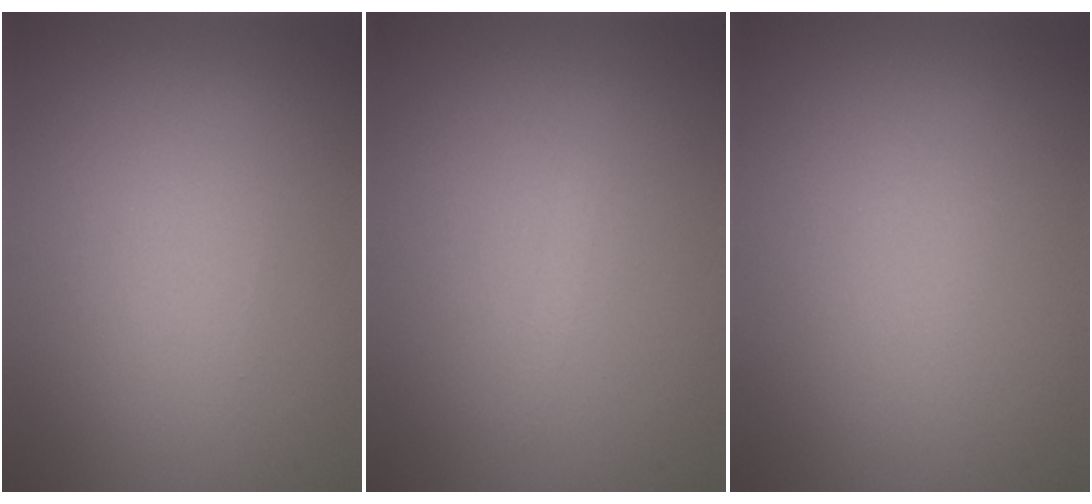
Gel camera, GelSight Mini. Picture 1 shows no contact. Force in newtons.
{"total": 0.6, "press": 0.6, "slide": 0.1}
{"total": 0.0}